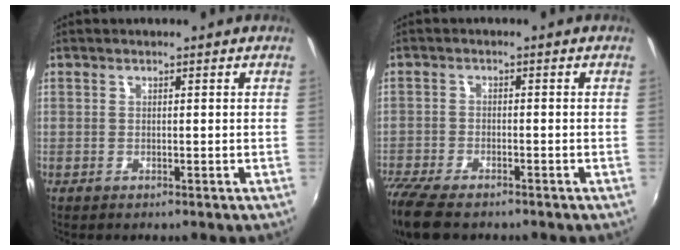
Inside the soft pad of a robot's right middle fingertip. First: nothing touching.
{"total": 10.5, "force": [-8.5, 3.0, 5.5], "torque": [-0.142, -0.047, -0.157]}